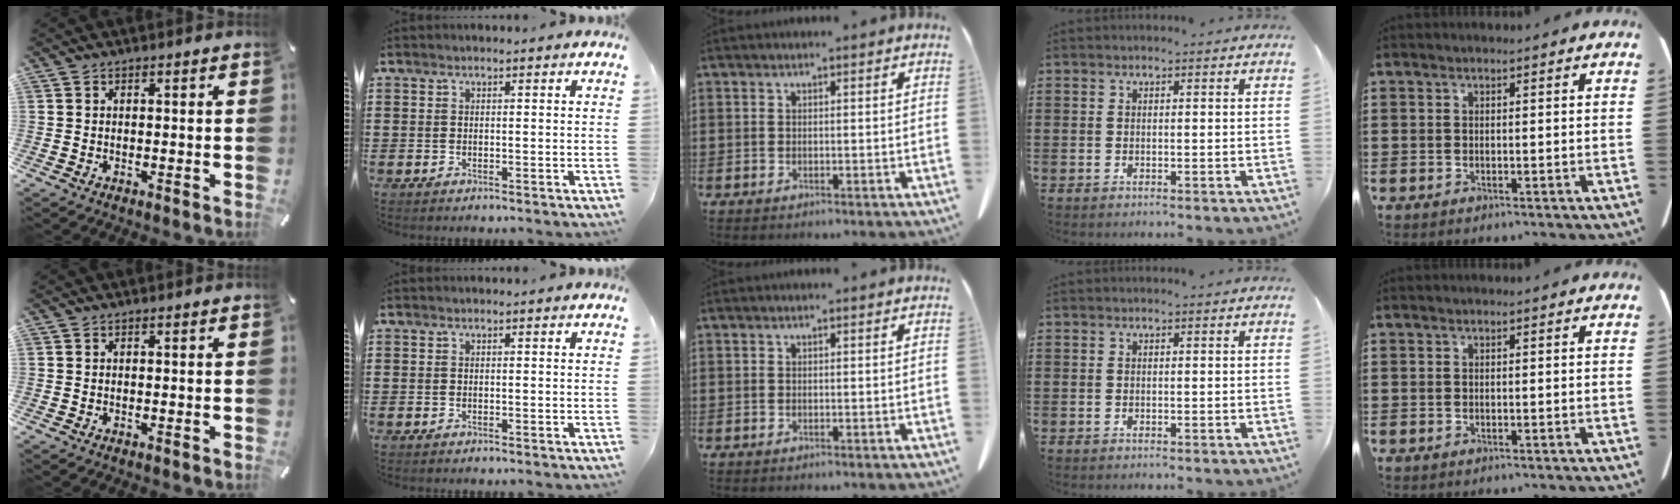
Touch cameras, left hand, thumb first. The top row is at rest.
{}